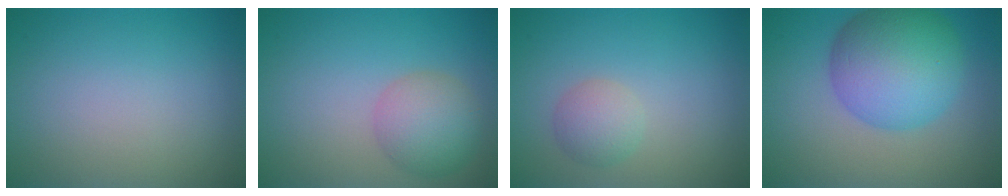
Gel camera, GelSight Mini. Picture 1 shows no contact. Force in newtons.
{"total": 4.2, "press": 4.2, "slide": 0.2}
{"total": 2.1, "press": 2.1, "slide": 0.1}
{"total": 9.2, "press": 9.2, "slide": 0.2}